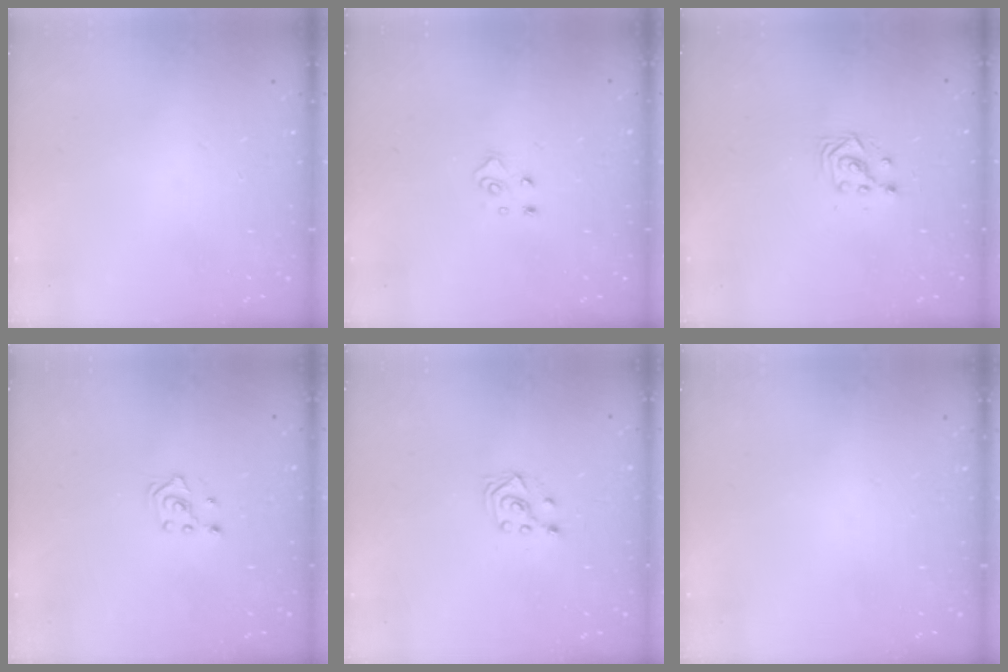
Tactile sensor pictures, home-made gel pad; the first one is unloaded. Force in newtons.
{"total": 4.8, "press": 4.8, "slide": 0.5}
{"total": 3.0, "press": 3.0, "slide": 0.2}
{"total": 2.1, "press": 1.8, "slide": 0.9}
{"total": 3.1, "press": 3.1, "slide": 0.8}
{"total": 0.0}